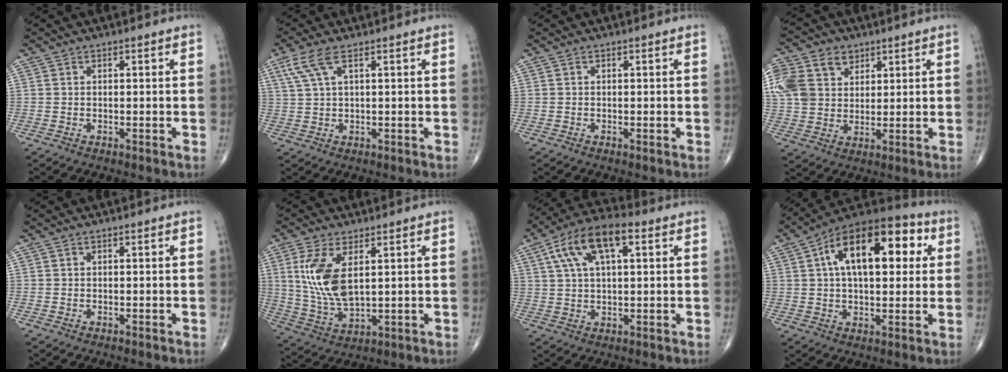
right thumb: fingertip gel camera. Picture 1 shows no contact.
{"total": 4.9, "force": [2.4, 1.3, 4.0], "torque": [-0.108, 0.008, 0.056]}
{"total": 0.0}
{"total": 15.7, "force": [5.9, 12.1, 8.2], "torque": [-0.190, 0.015, 0.116]}
{"total": 0.0}
{"total": 11.5, "force": [3.2, 5.2, 9.8], "torque": [-0.207, -0.014, 0.075]}
{"total": 12.6, "force": [4.7, 5.6, 10.3], "torque": [-0.189, 0.022, 0.078]}
{"total": 20.5, "force": [5.4, 10.4, 16.8], "torque": [-0.235, 0.027, 0.073]}